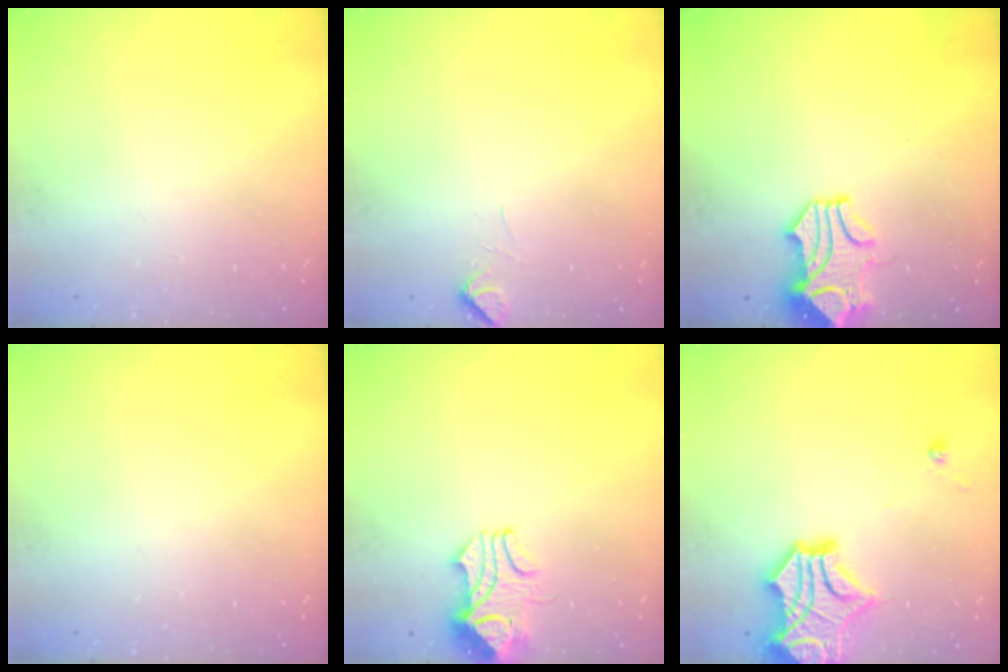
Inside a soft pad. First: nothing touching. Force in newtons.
{"total": 2.7, "press": 2.6, "slide": 0.6}
{"total": 1.0, "press": 0.0, "slide": 1.0}
{"total": 0.0}
{"total": 2.4, "press": 2.2, "slide": 1.0}
{"total": 9.7, "press": 9.5, "slide": 2.4}